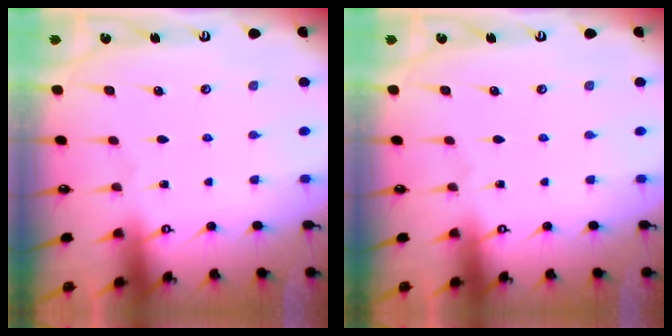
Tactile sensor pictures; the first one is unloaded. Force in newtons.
{"total": 0.0}